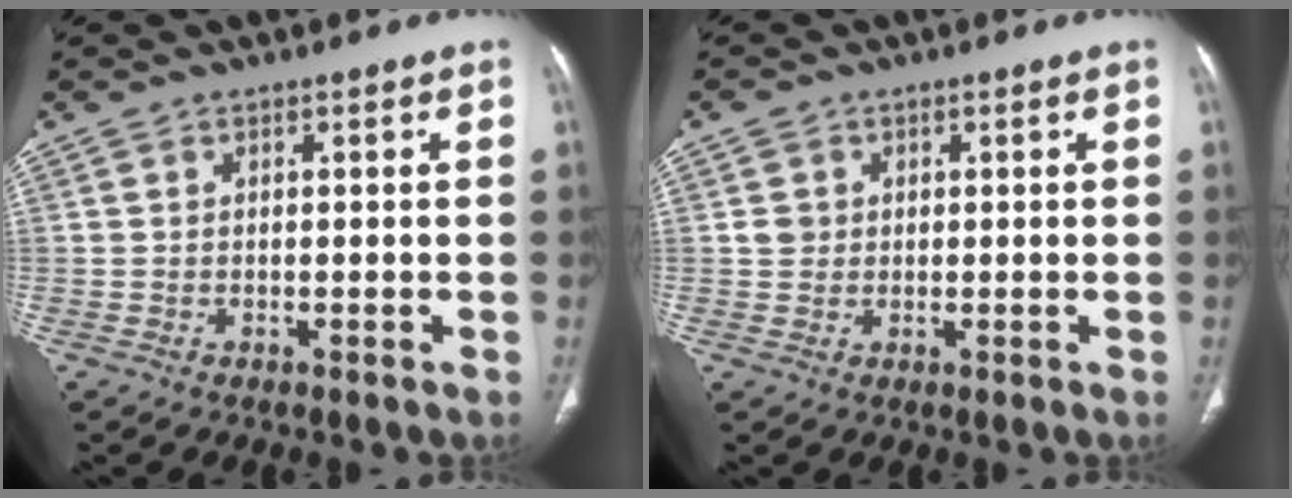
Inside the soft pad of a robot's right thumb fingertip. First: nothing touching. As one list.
[{"total": 2.3, "force": [0.5, 2.1, 0.6], "torque": [-0.001, -0.001, 0.011]}]